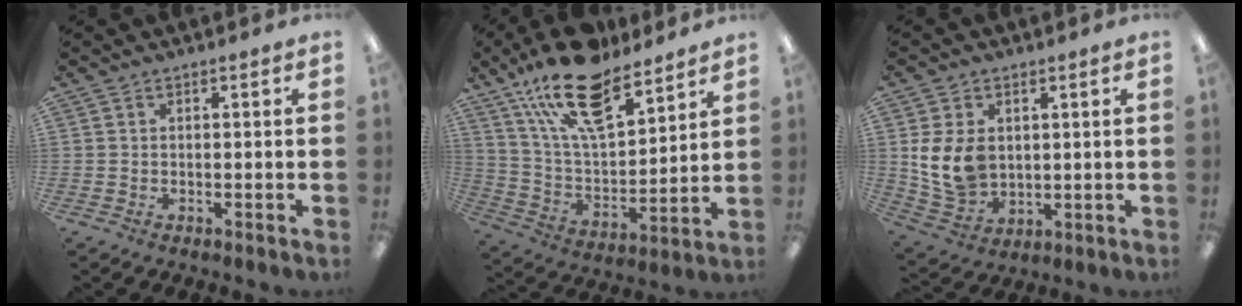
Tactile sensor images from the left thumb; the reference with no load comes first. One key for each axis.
{"total": 20.1, "fx": 14.3, "fy": 8.2, "fz": 11.5, "tx": -0.208, "ty": -0.072, "tz": 0.252}
{"total": 10.8, "fx": 2.0, "fy": 8.2, "fz": 6.8, "tx": -0.156, "ty": -0.002, "tz": 0.039}